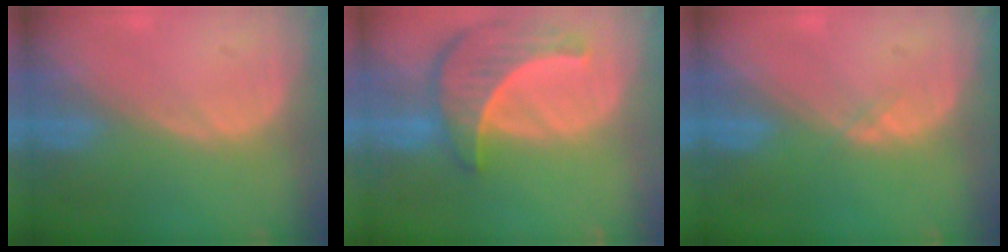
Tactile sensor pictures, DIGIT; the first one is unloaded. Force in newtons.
{"total": 8.6, "press": 7.9, "slide": 3.3}
{"total": 0.6, "press": 0.5, "slide": 0.2}